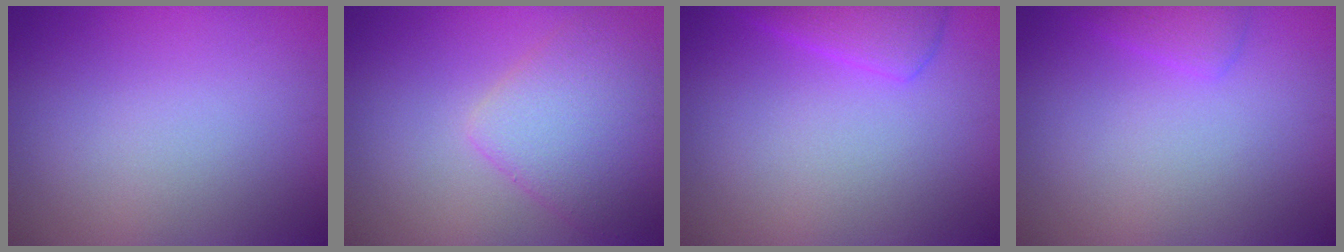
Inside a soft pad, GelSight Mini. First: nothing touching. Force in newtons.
{"total": 5.2, "press": 5.2, "slide": 0.2}
{"total": 3.0, "press": 3.0, "slide": 0.3}
{"total": 1.6, "press": 1.6, "slide": 0.1}